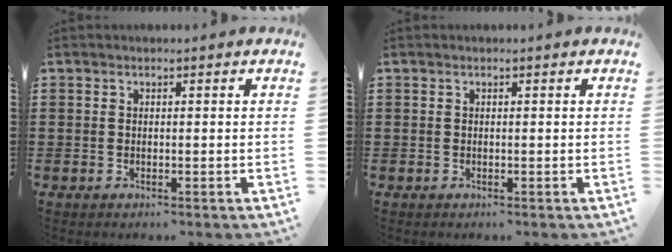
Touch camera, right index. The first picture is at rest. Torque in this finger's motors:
{"motor_torque": [0.47, 0.48, 0.00, 0.01]}